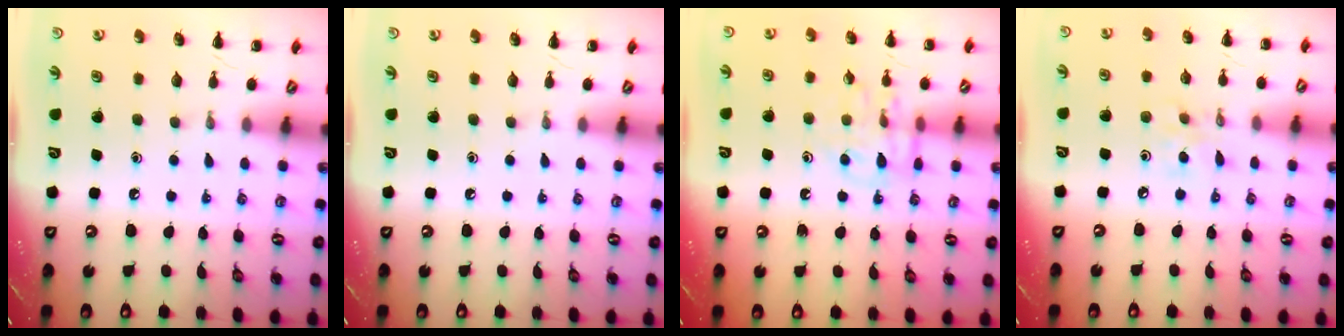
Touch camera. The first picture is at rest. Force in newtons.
{"total": 0.0}
{"total": 11.4, "press": 11.4, "slide": 0.7}
{"total": 3.8, "press": 3.6, "slide": 1.2}